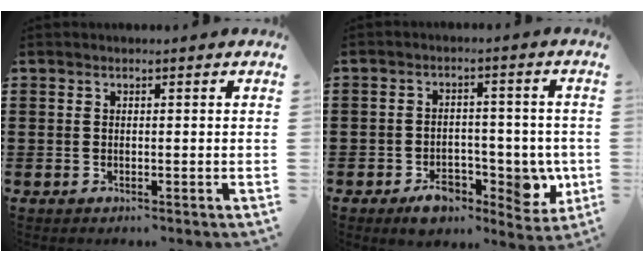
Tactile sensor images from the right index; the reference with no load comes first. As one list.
[{"total": 8.2, "force": [-2.4, 5.9, 5.2], "torque": [-0.060, 0.007, -0.034]}]